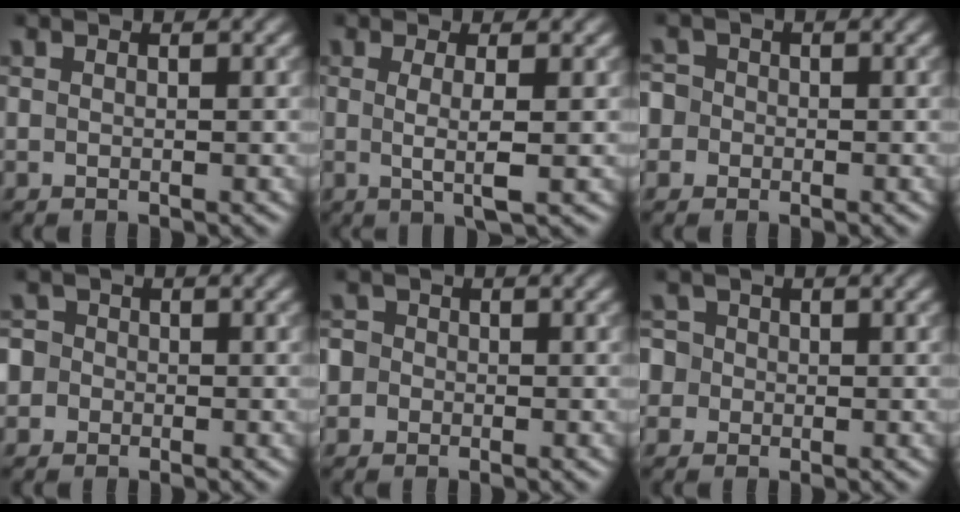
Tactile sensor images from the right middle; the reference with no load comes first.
{"total": 2.7, "force": [0.0, 0.5, 2.6], "torque": [-0.047, -0.006, -0.001]}
{"total": 3.4, "force": [-0.7, 3.2, 0.9], "torque": [0.005, 0.020, -0.044]}
{"total": 3.0, "force": [-0.7, 2.9, 0.7], "torque": [0.008, 0.018, -0.042]}
{"total": 2.5, "force": [-0.5, 2.4, 0.6], "torque": [0.008, 0.015, -0.035]}
{"total": 4.1, "force": [-0.4, 3.9, 1.2], "torque": [-0.009, 0.026, -0.033]}